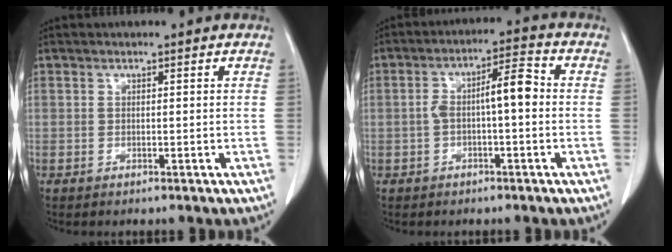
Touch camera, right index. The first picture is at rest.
{"total": 6.5, "force": [-0.4, 1.5, 6.3], "torque": [-0.113, 0.030, -0.006]}